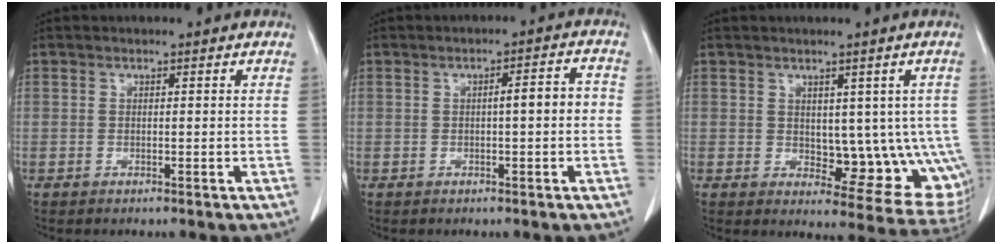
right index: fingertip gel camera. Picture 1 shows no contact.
{"total": 3.8, "force": [-0.3, 0.7, 3.7], "torque": [-0.054, 0.013, -0.004]}
{"total": 10.4, "force": [0.3, 5.8, 8.6], "torque": [-0.083, 0.000, 0.021]}